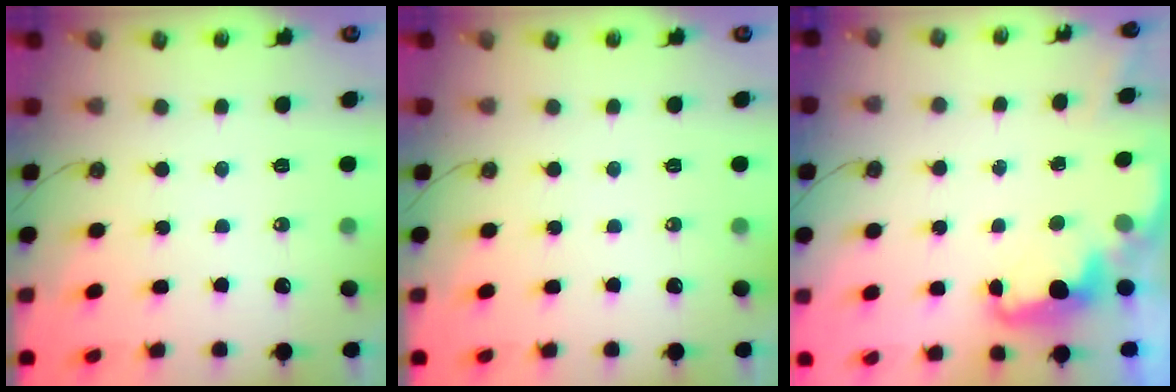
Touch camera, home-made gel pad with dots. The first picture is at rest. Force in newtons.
{"total": 0.0}
{"total": 2.4, "press": 2.3, "slide": 0.5}